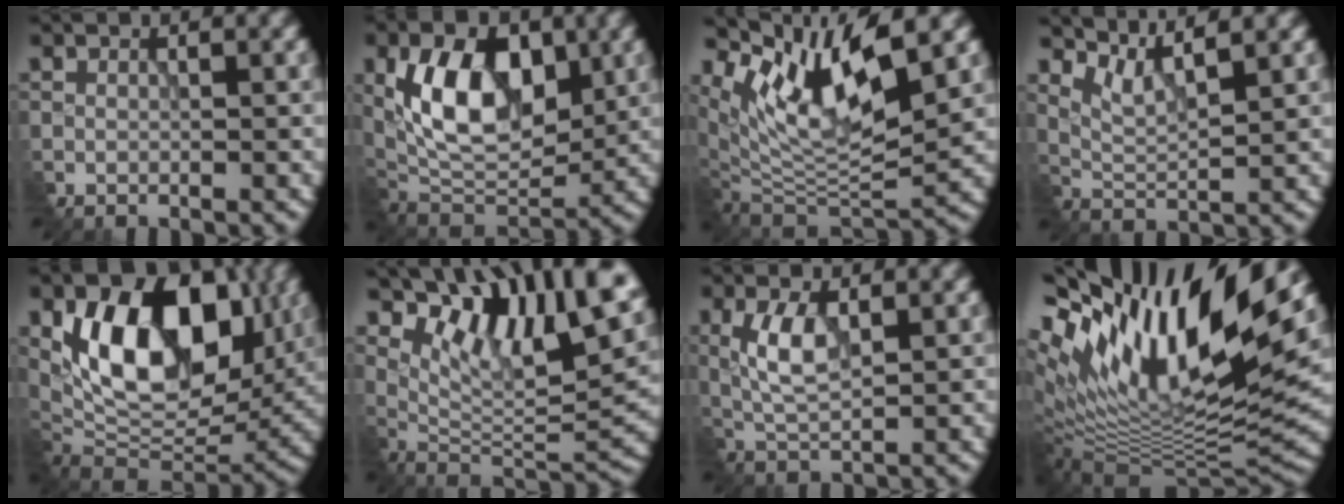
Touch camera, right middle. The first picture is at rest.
{"total": 9.1, "force": [1.5, 5.3, 7.2], "torque": [-0.126, -0.004, 0.024]}
{"total": 10.2, "force": [4.5, 3.6, 8.4], "torque": [-0.160, -0.006, 0.093]}
{"total": 3.0, "force": [2.5, 0.5, 1.6], "torque": [-0.041, -0.003, 0.057]}
{"total": 12.4, "force": [2.6, 7.9, 9.2], "torque": [-0.141, -0.008, 0.040]}
{"total": 12.0, "force": [6.3, 4.9, 9.0], "torque": [-0.151, 0.008, 0.117]}
{"total": 3.7, "force": [0.4, 1.6, 3.3], "torque": [-0.074, 0.004, 0.012]}
{"total": 17.2, "force": [7.9, 5.9, 14.1], "torque": [-0.278, 0.024, 0.134]}